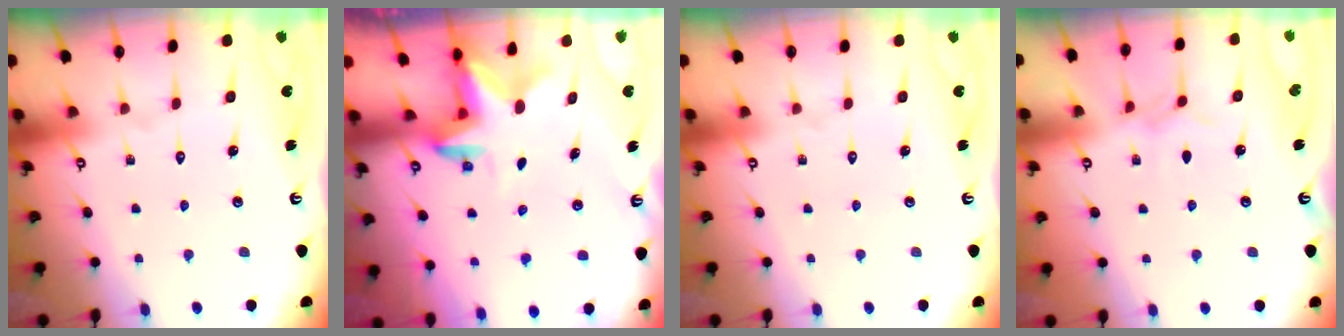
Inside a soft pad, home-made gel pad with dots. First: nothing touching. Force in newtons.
{"total": 2.3, "press": 2.3, "slide": 0.4}
{"total": 0.0}
{"total": 3.1, "press": 3.1, "slide": 0.5}